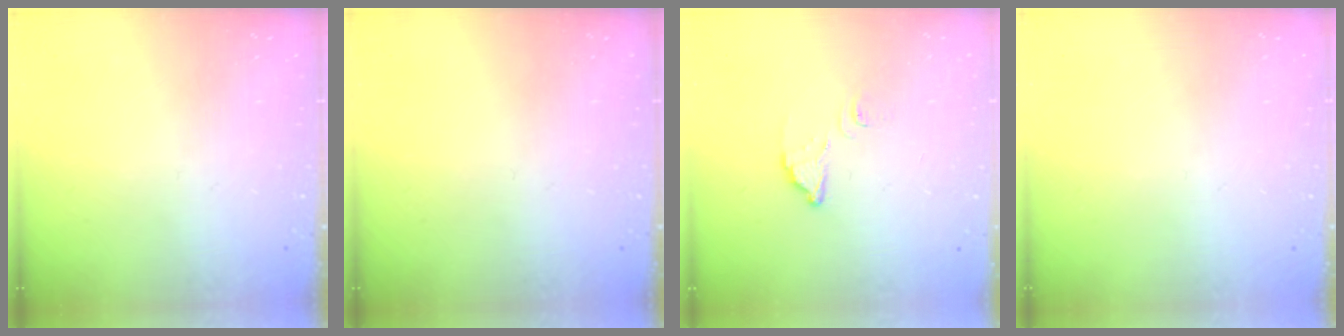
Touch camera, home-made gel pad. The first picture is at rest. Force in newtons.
{"total": 0.0}
{"total": 2.7, "press": 2.7, "slide": 0.3}
{"total": 0.0}